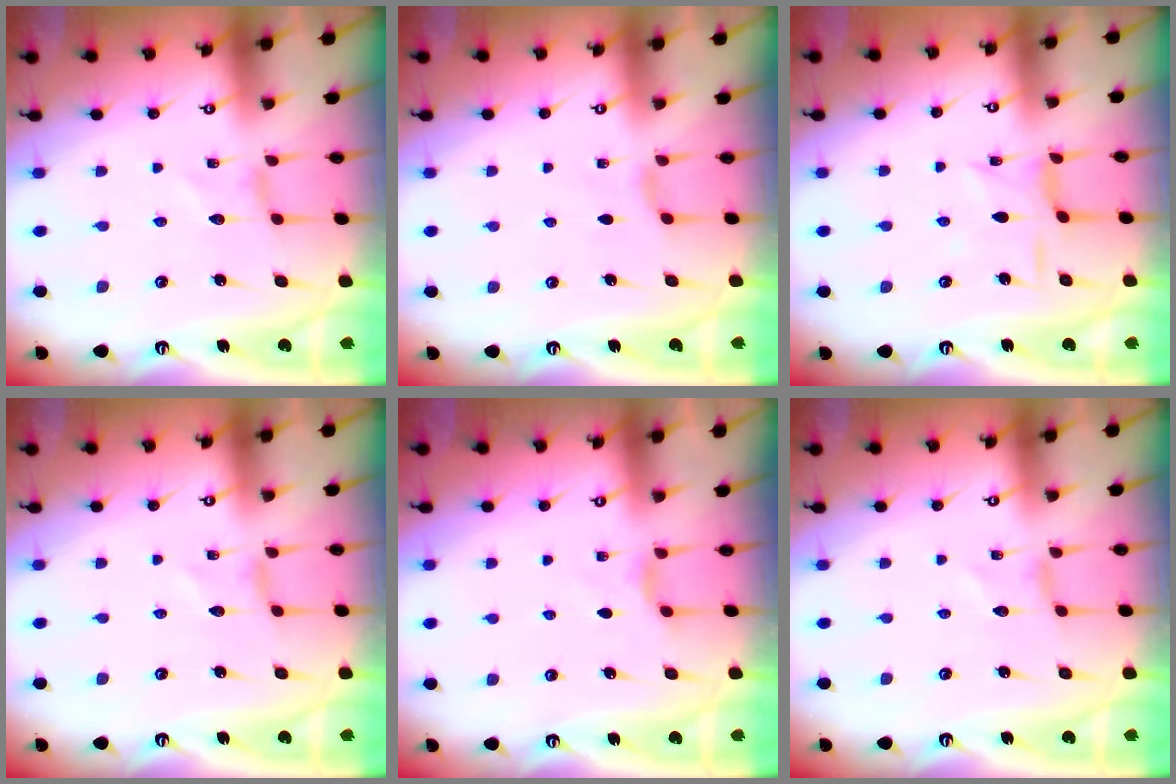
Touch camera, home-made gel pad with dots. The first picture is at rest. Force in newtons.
{"total": 2.1, "press": 2.1, "slide": 0.4}
{"total": 4.2, "press": 4.2, "slide": 0.2}
{"total": 0.0}
{"total": 2.4, "press": 2.3, "slide": 0.3}
{"total": 0.0}